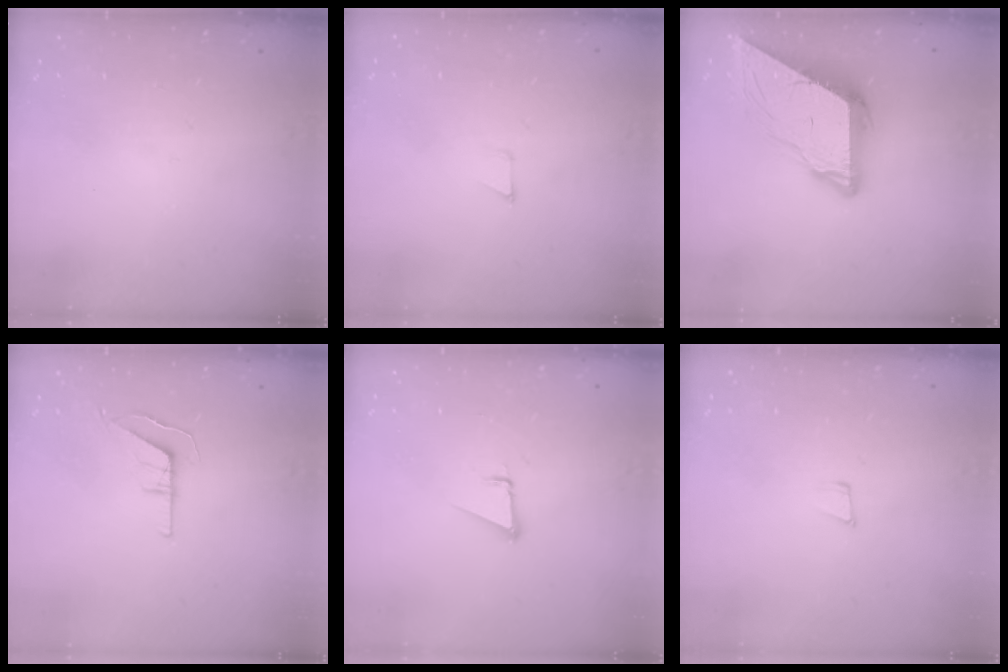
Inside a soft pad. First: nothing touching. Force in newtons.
{"total": 2.6, "press": 2.6, "slide": 0.2}
{"total": 9.3, "press": 9.2, "slide": 0.8}
{"total": 5.5, "press": 5.5, "slide": 0.4}
{"total": 1.9, "press": 1.9, "slide": 0.1}
{"total": 4.9, "press": 4.7, "slide": 1.0}